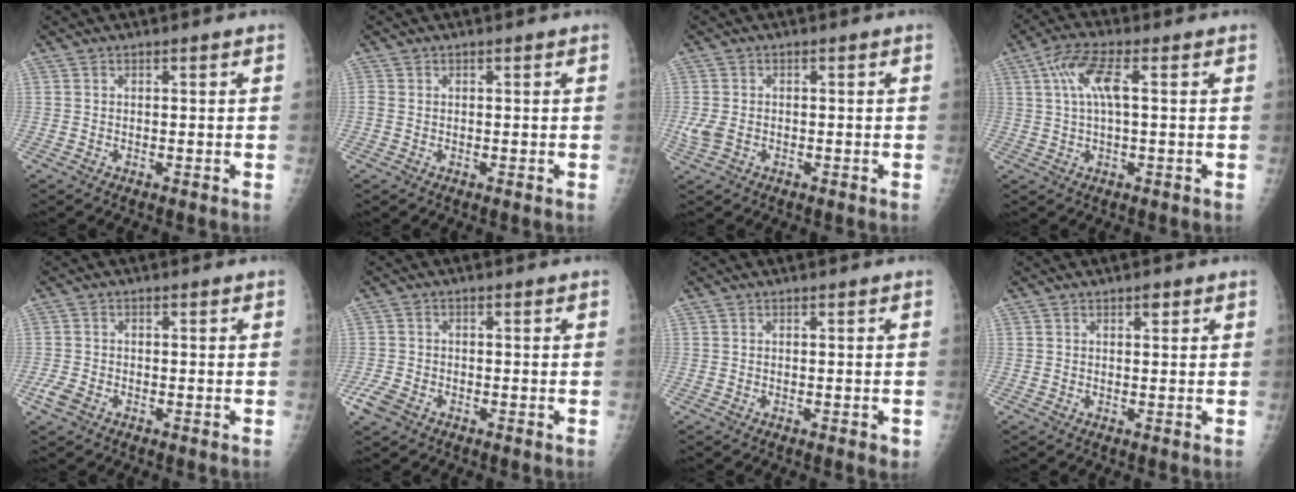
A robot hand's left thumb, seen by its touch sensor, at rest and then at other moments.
{"total": 0.9, "force": [0.0, 0.7, 0.6], "torque": [-0.014, -0.001, -0.001]}
{"total": 3.1, "force": [-0.8, 2.2, 1.9], "torque": [-0.050, 0.003, -0.014]}
{"total": 7.1, "force": [1.8, 2.0, 6.5], "torque": [-0.148, 0.019, 0.034]}
{"total": 2.8, "force": [-1.5, 1.8, 1.6], "torque": [-0.038, 0.002, -0.028]}
{"total": 3.9, "force": [-2.2, 2.5, 2.1], "torque": [-0.050, 0.005, -0.039]}
{"total": 1.1, "force": [-0.4, 0.5, 0.9], "torque": [-0.009, -0.002, -0.004]}
{"total": 1.1, "force": [0.6, 0.5, 0.7], "torque": [-0.006, -0.001, 0.008]}